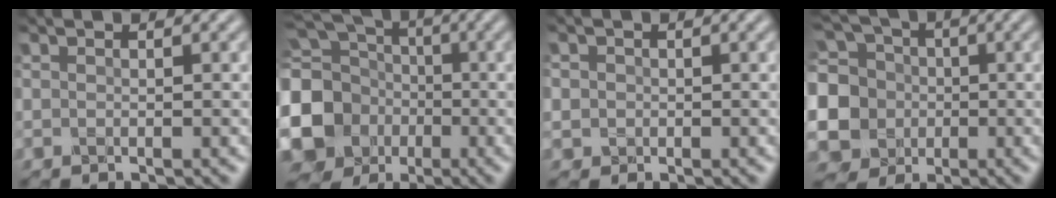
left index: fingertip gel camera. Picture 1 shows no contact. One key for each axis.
{"total": 17.9, "fx": -3.5, "fy": 16.4, "fz": 6.4, "tx": -0.169, "ty": -0.011, "tz": -0.109}
{"total": 2.1, "fx": 0.4, "fy": 2.0, "fz": 0.7, "tx": -0.009, "ty": 0.010, "tz": 0.003}
{"total": 14.7, "fx": -1.2, "fy": 13.9, "fz": 4.6, "tx": -0.155, "ty": 0.014, "tz": -0.054}